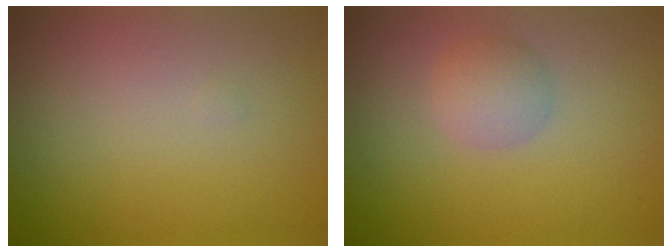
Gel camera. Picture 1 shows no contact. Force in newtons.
{"total": 2.3, "press": 2.3, "slide": 0.0}